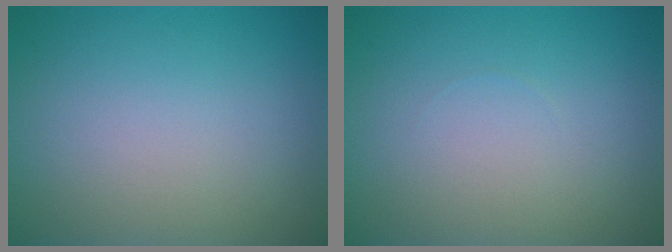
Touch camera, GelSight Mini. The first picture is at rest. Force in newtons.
{"total": 0.0}